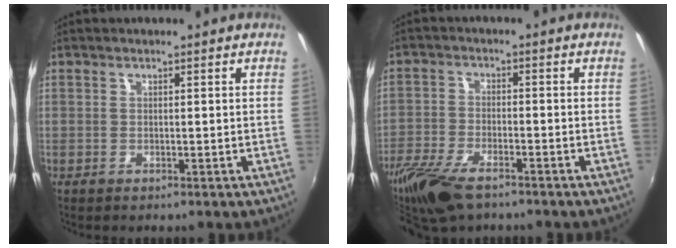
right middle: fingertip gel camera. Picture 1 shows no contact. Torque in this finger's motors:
{"motor_torque": [0.71, -0.74, 0.16, 0.10]}